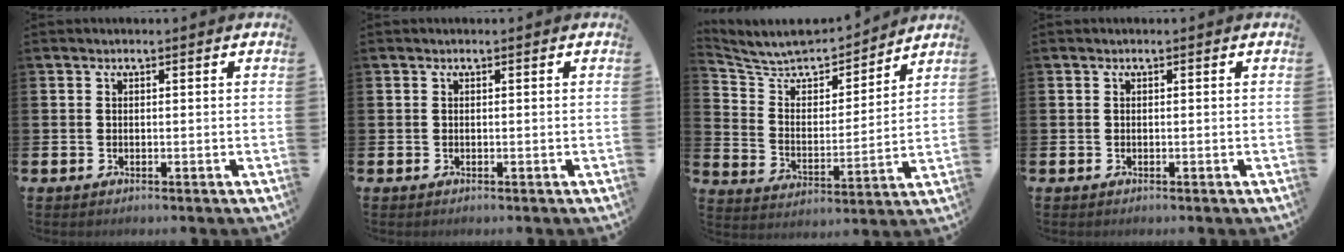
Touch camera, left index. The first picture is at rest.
{"total": 0.0}
{"total": 8.1, "force": [7.6, 2.4, 1.6], "torque": [-0.059, -0.070, 0.128]}
{"total": 0.0}